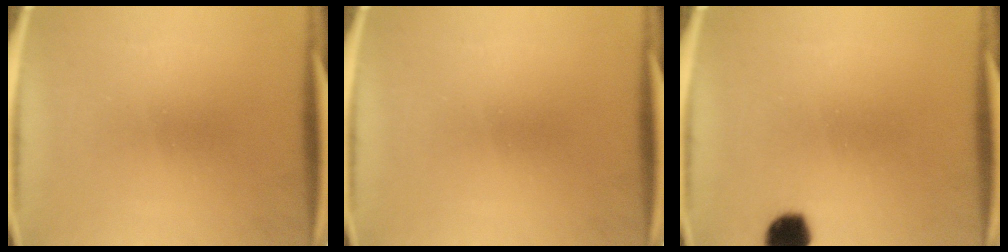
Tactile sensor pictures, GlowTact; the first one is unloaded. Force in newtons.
{"total": 0.0}
{"total": 5.8}